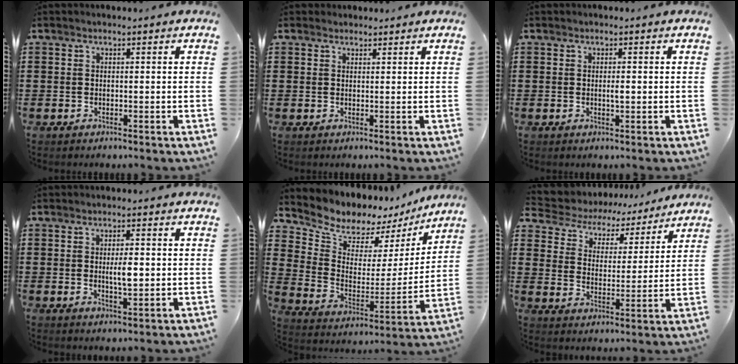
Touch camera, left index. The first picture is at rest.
{"total": 1.2, "force": [1.1, 0.5, 0.0], "torque": [-0.003, 0.003, 0.022]}
{"total": 1.3, "force": [0.0, 0.3, 1.3], "torque": [-0.025, 0.000, 0.000]}
{"total": 3.9, "force": [0.2, 1.2, 3.7], "torque": [-0.060, -0.002, -0.001]}
{"total": 6.8, "force": [6.3, 2.5, 0.1], "torque": [-0.041, -0.057, 0.109]}
{"total": 4.4, "force": [4.0, 1.7, 0.3], "torque": [-0.035, -0.028, 0.063]}